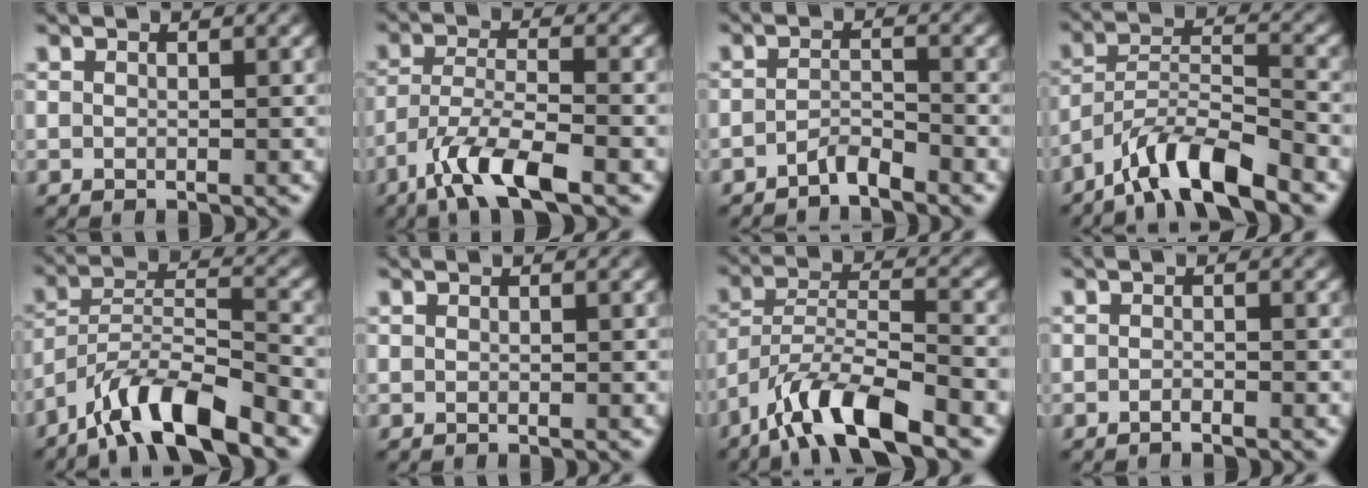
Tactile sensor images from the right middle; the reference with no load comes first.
{"total": 7.0, "force": [-4.5, 1.7, 5.1], "torque": [-0.096, -0.001, -0.089]}
{"total": 1.8, "force": [-1.6, 0.2, 0.8], "torque": [-0.015, 0.008, -0.034]}
{"total": 7.2, "force": [-5.5, 1.3, 4.4], "torque": [-0.074, 0.006, -0.105]}
{"total": 8.0, "force": [-6.0, 1.7, 5.0], "torque": [-0.084, 0.006, -0.115]}
{"total": 0.0}
{"total": 8.6, "force": [-6.1, 1.9, 5.8], "torque": [-0.100, 0.006, -0.117]}
{"total": 0.7, "force": [-0.6, 0.1, 0.4], "torque": [-0.007, 0.002, -0.011]}